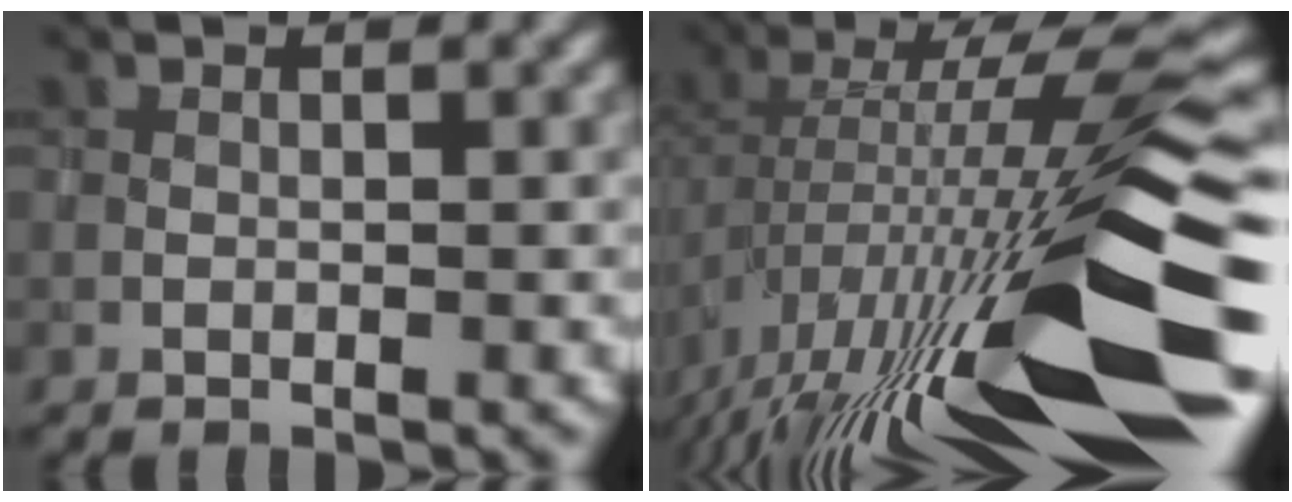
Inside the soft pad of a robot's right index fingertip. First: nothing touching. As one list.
[{"total": 17.7, "force": [-4.7, 3.8, 16.6], "torque": [-0.270, 0.019, -0.091]}]